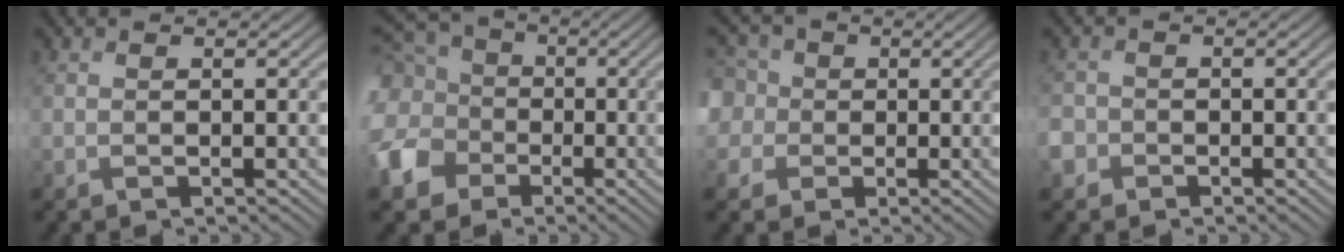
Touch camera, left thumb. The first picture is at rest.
{"total": 13.7, "force": [-1.7, 11.9, 6.7], "torque": [-0.225, -0.016, -0.049]}
{"total": 8.5, "force": [1.0, 7.6, 3.8], "torque": [-0.137, 0.017, -0.006]}
{"total": 2.5, "force": [-1.3, 2.1, 0.5], "torque": [-0.020, -0.006, -0.030]}